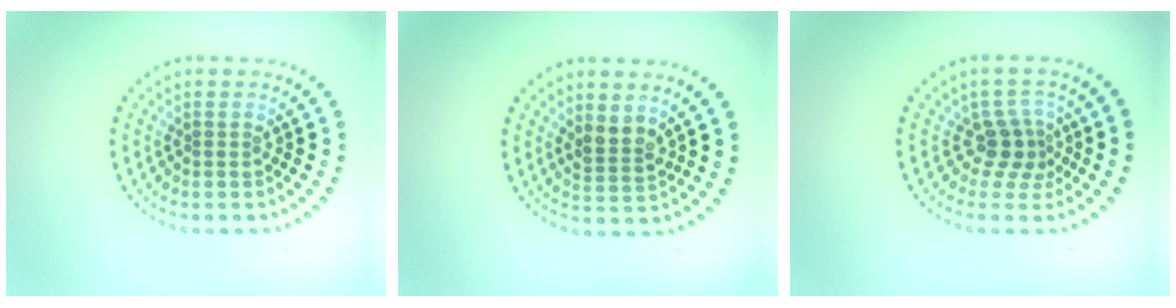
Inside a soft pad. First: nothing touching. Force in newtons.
{"total": 2.0, "press": 1.7, "slide": 1.1}
{"total": 2.6, "press": 1.8, "slide": 1.8}